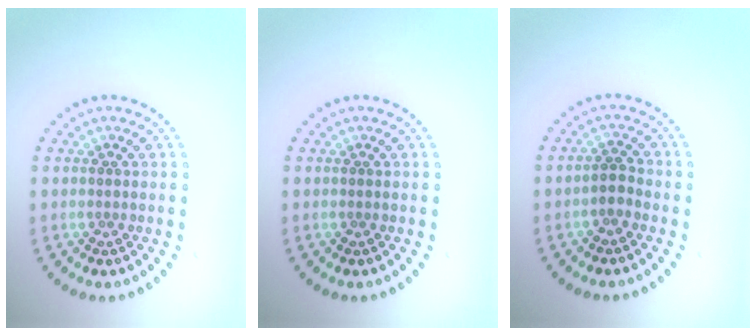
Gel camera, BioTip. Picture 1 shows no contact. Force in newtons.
{"total": 0.0}
{"total": 1.3, "press": 1.1, "slide": 0.6}